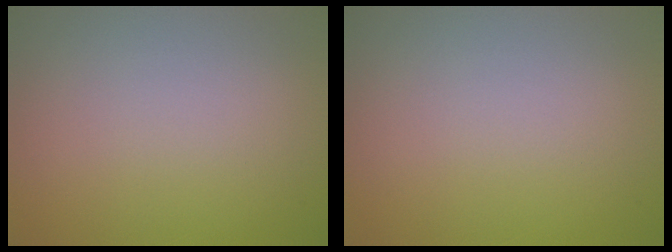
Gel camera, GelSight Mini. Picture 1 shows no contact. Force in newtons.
{"total": 0.0}